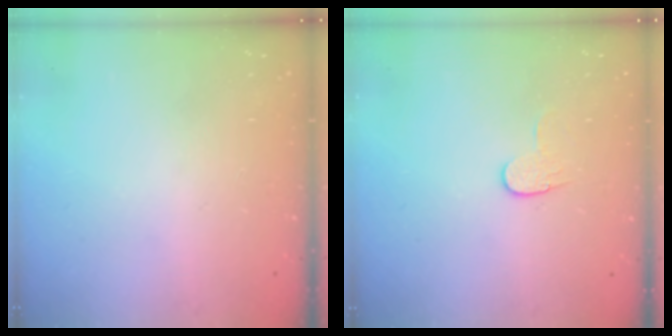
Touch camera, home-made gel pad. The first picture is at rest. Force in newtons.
{"total": 6.2, "press": 6.2, "slide": 0.5}